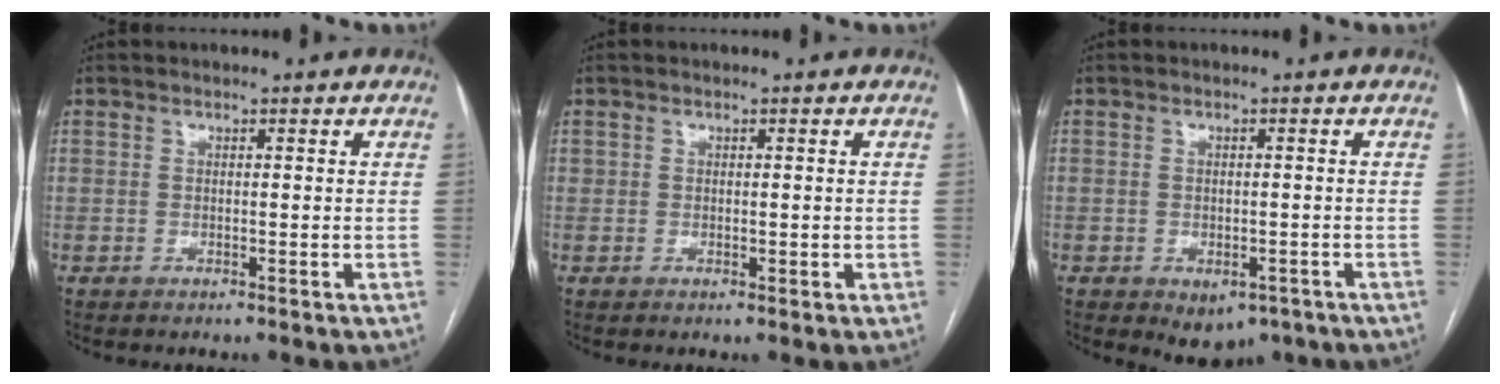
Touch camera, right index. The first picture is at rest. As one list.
[{"total": 1.2, "force": [0.1, 0.9, 0.7], "torque": [-0.011, 0.006, 0.005]}, {"total": 5.2, "force": [-3.2, 3.3, 2.4], "torque": [-0.020, -0.001, -0.034]}]